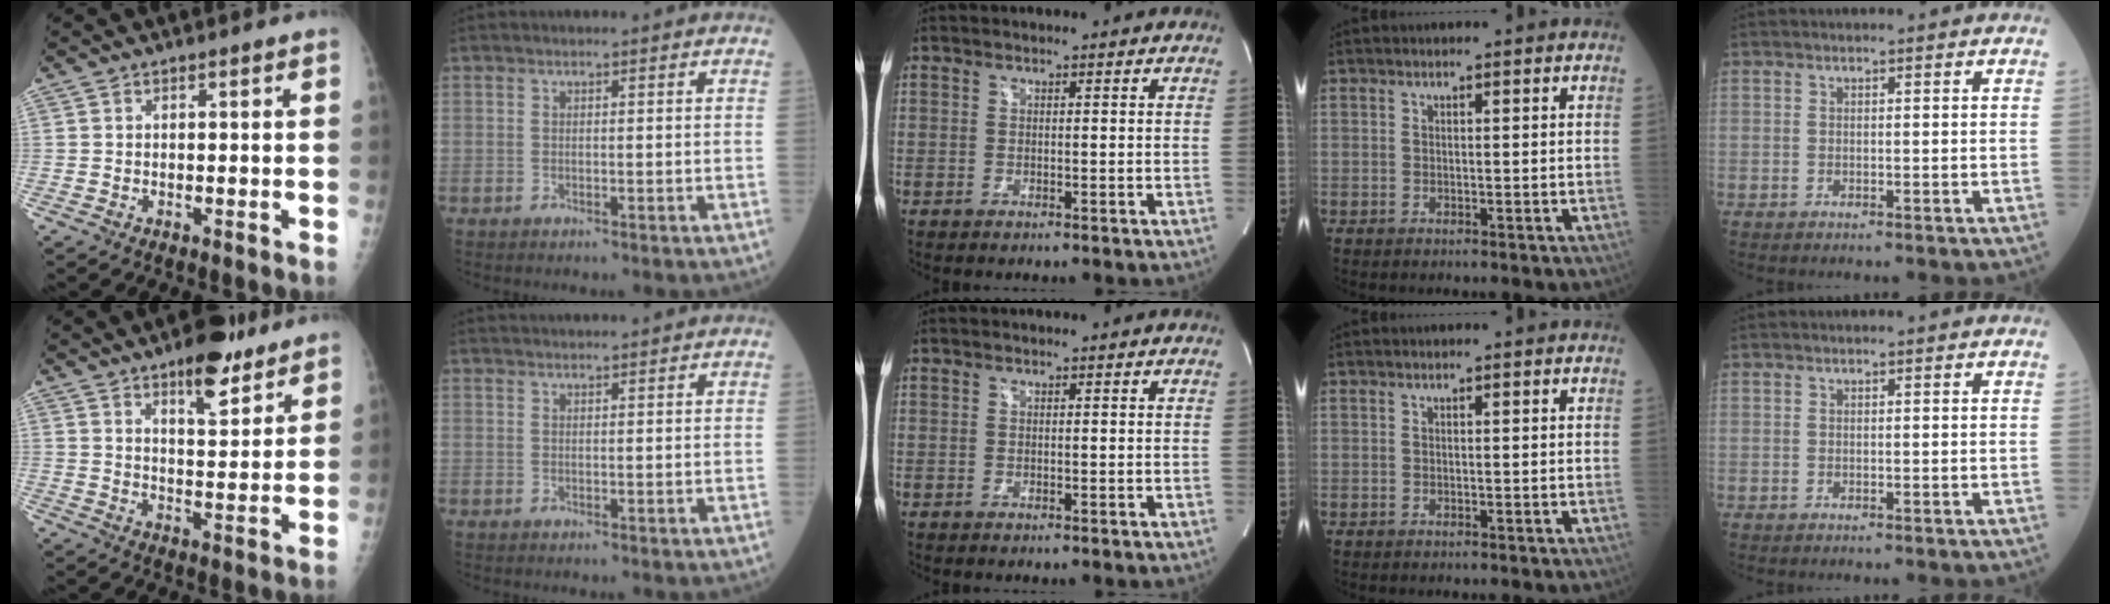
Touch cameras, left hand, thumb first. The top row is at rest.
{"thumb": {"total": 10.1, "force": [6.7, 3.7, 6.6], "torque": [-0.075, -0.039, 0.099]}, "index": {"total": 4.0, "force": [3.9, 0.0, 1.0], "torque": [-0.010, 0.029, 0.054]}}